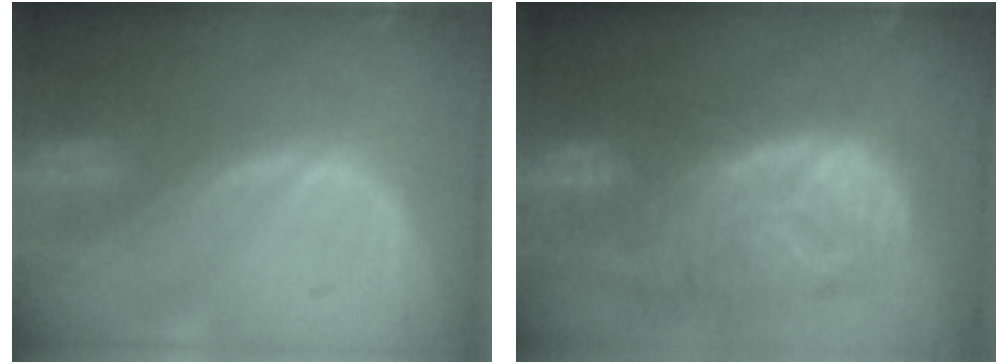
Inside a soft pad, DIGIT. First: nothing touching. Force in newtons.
{"total": 12.5, "press": 10.8, "slide": 6.4}